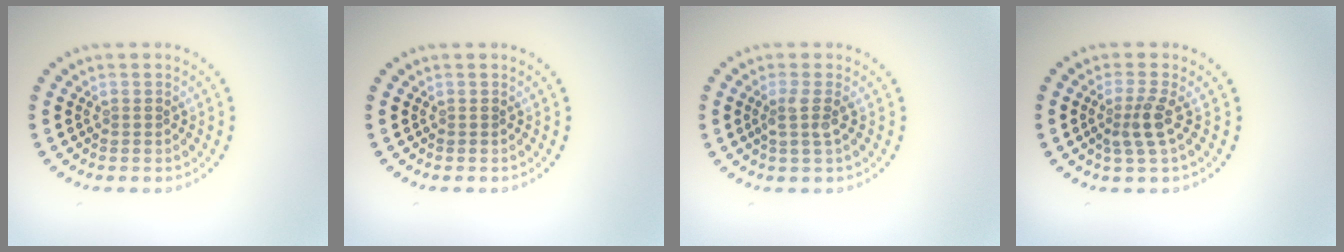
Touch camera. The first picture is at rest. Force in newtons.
{"total": 0.0}
{"total": 1.8, "press": 1.3, "slide": 1.3}
{"total": 2.4, "press": 1.8, "slide": 1.6}